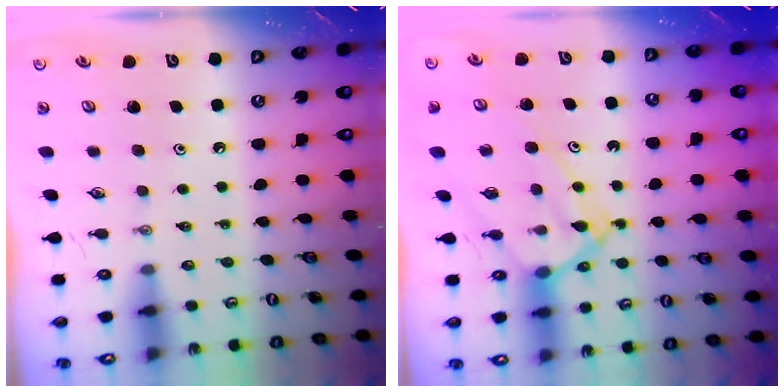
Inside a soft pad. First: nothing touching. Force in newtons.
{"total": 11.2, "press": 11.1, "slide": 1.1}